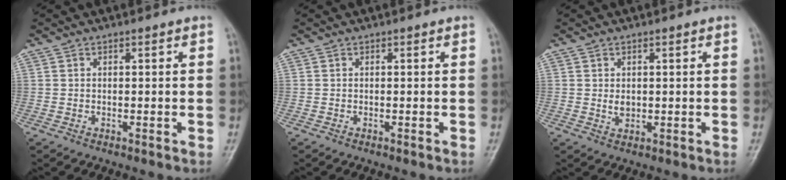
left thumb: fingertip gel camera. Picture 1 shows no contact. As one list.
[{"total": 0.0}, {"total": 2.1, "force": [0.4, 1.4, 1.6], "torque": [-0.021, -0.004, 0.011]}]